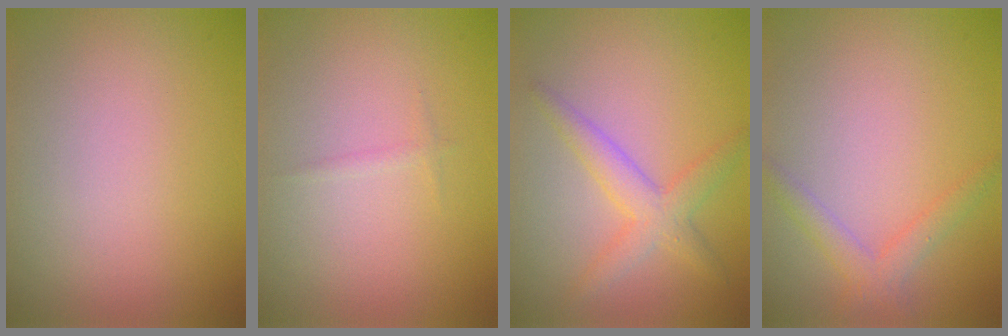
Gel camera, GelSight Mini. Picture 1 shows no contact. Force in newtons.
{"total": 0.5, "press": 0.5, "slide": 0.1}
{"total": 3.3, "press": 3.3, "slide": 0.1}
{"total": 2.2, "press": 2.2, "slide": 0.1}